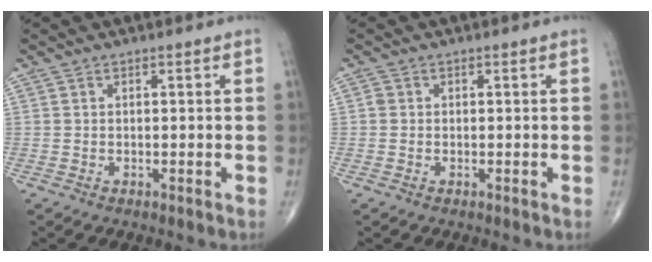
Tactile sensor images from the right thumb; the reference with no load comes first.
{"total": 0.9, "force": [0.0, 0.8, 0.3], "torque": [-0.001, 0.002, -0.001]}